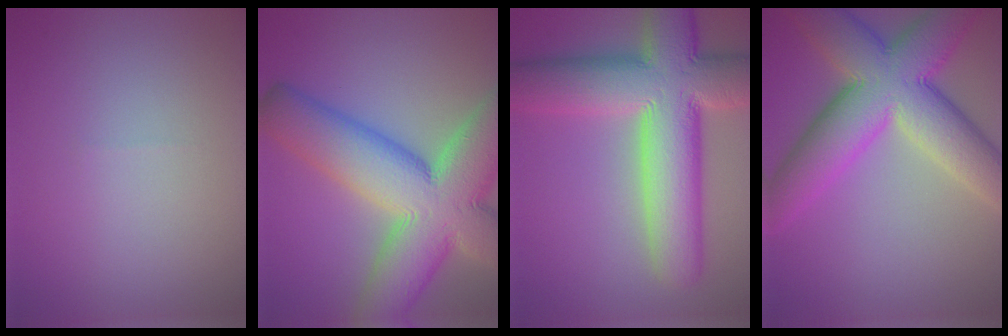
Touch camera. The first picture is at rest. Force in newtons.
{"total": 14.8, "press": 14.8, "slide": 0.9}
{"total": 12.8, "press": 12.8, "slide": 0.9}
{"total": 11.5, "press": 11.5, "slide": 0.3}